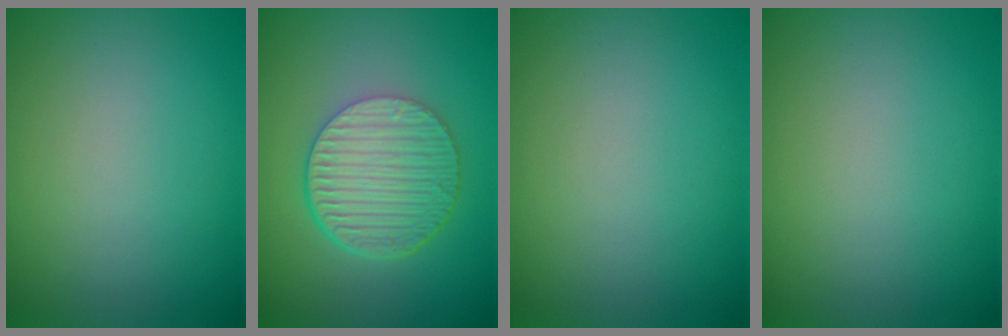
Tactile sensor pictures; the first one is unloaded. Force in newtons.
{"total": 6.7, "press": 4.4, "slide": 5.0}
{"total": 0.0}
{"total": 0.0}